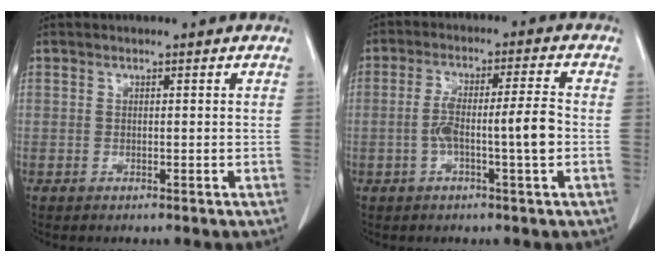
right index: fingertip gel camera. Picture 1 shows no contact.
{"total": 7.5, "force": [-1.6, 0.2, 7.3], "torque": [-0.138, 0.014, -0.026]}